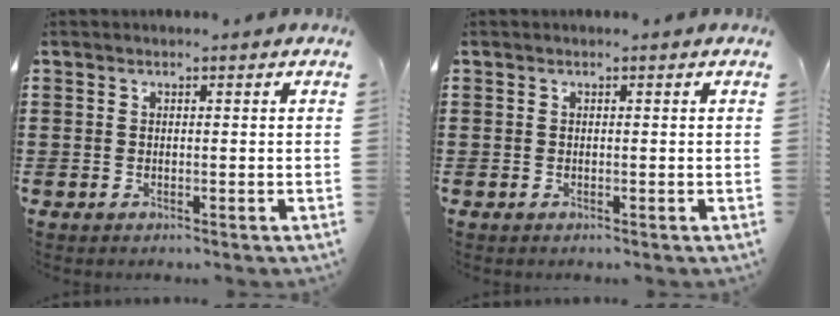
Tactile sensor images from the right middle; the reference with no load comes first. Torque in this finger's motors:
{"motor_torque": [0.36, -0.41, -0.22, -0.06]}